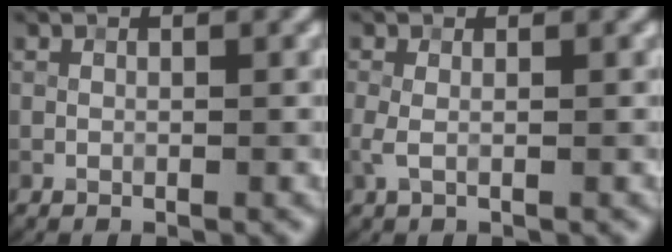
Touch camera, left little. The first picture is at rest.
{"total": 1.4, "force": [-0.1, 0.4, 1.3], "torque": [-0.031, -0.001, -0.004]}